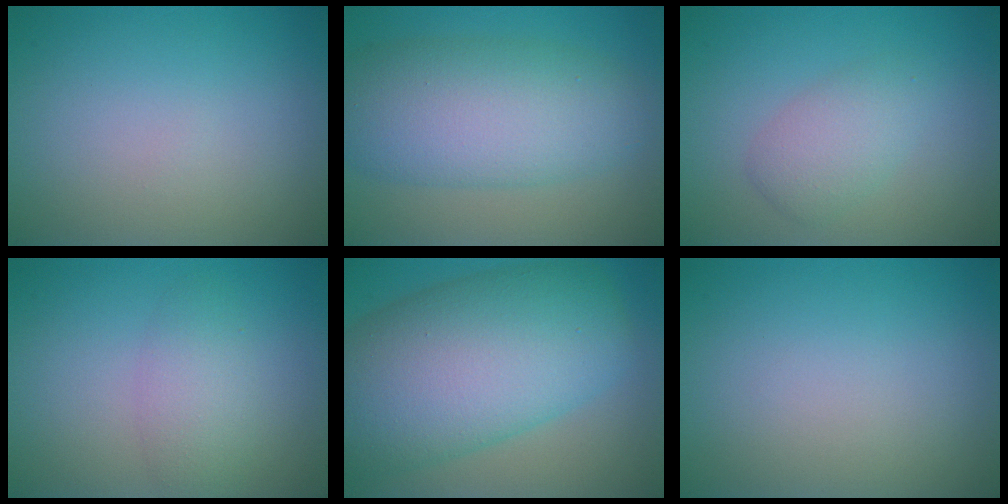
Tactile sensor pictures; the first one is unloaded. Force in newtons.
{"total": 8.8, "press": 8.8, "slide": 0.2}
{"total": 2.7, "press": 2.7, "slide": 0.1}
{"total": 2.7, "press": 2.7, "slide": 0.1}
{"total": 13.4, "press": 13.4, "slide": 0.4}
{"total": 0.0}